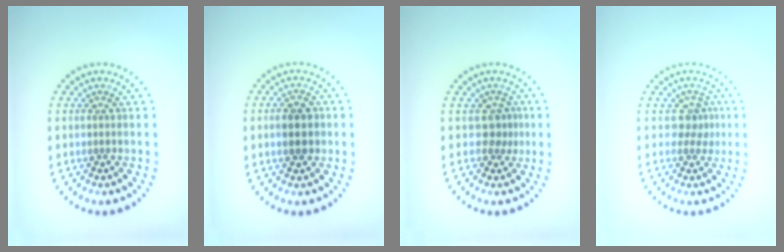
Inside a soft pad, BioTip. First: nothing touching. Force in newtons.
{"total": 2.7, "press": 2.7, "slide": 0.2}
{"total": 1.7, "press": 1.2, "slide": 1.2}
{"total": 1.7, "press": 1.4, "slide": 0.9}